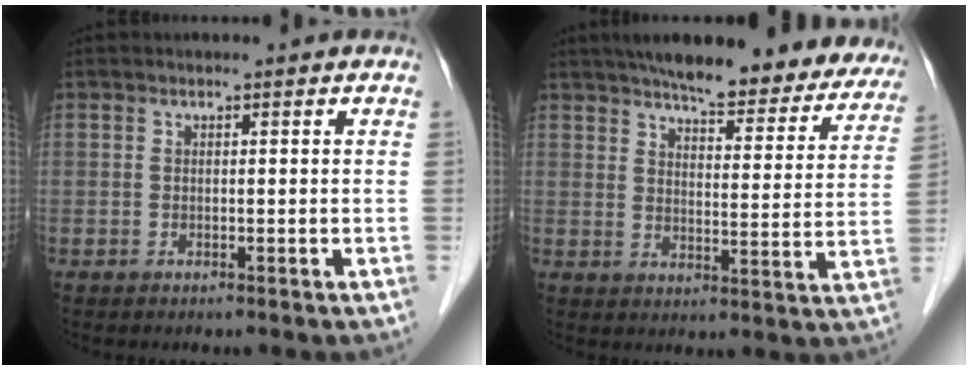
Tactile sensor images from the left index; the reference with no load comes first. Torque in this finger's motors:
{"motor_torque": [1.04, -1.10, 0.40, 0.10]}